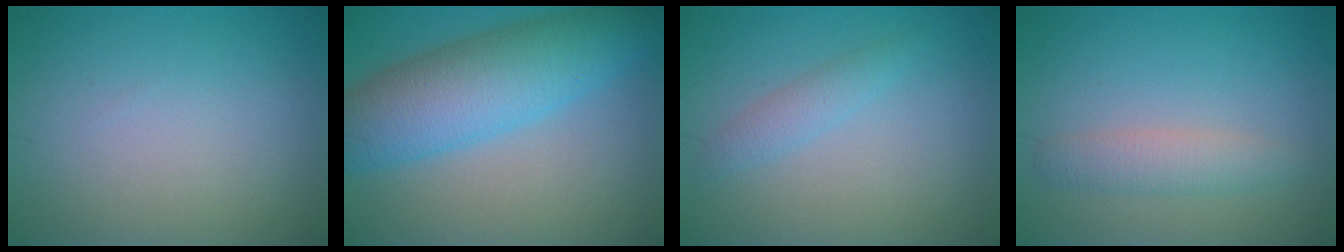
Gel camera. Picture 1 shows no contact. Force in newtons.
{"total": 8.6, "press": 8.6, "slide": 0.1}
{"total": 1.7, "press": 1.7, "slide": 0.1}
{"total": 2.4, "press": 2.4, "slide": 0.0}